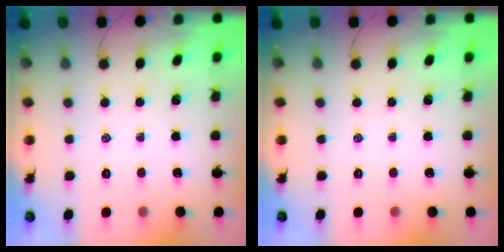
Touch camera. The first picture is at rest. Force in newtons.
{"total": 0.0}